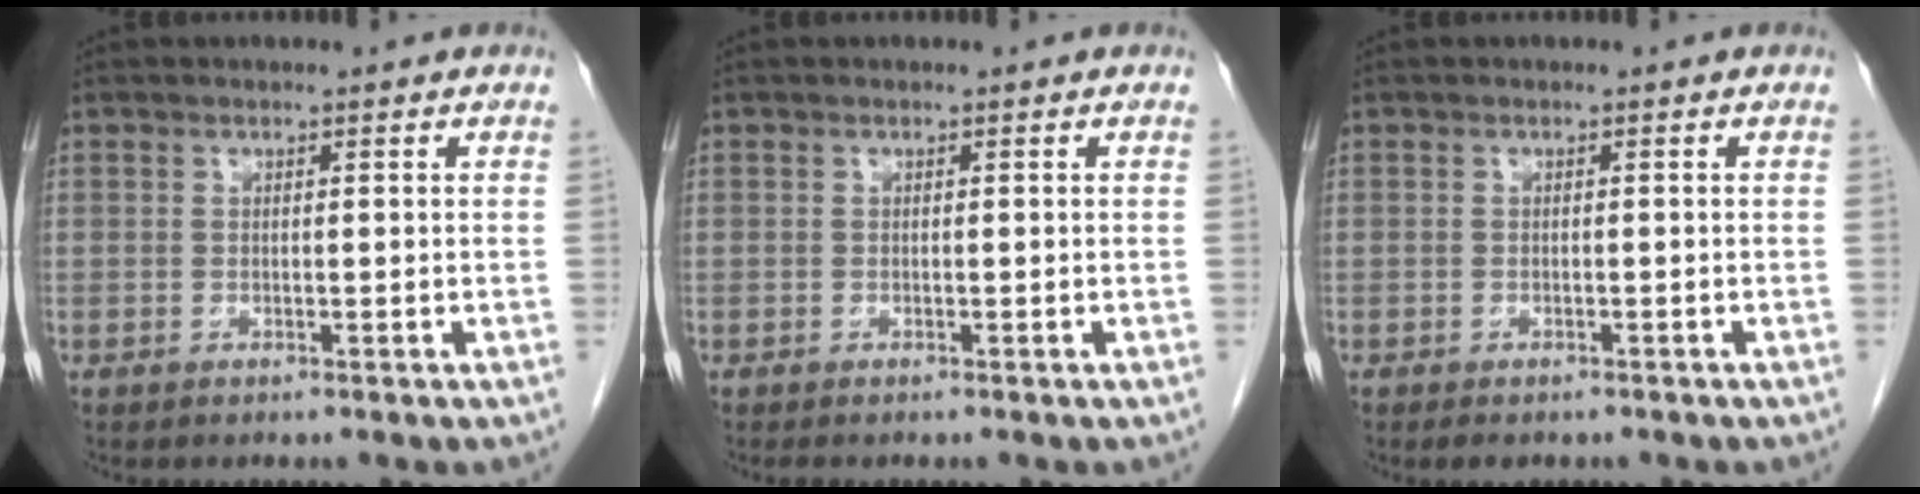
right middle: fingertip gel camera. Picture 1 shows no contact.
{"total": 0.8, "force": [-0.7, 0.2, 0.4], "torque": [-0.007, -0.001, -0.008]}
{"total": 3.0, "force": [-2.4, 1.3, 1.3], "torque": [-0.017, -0.005, -0.028]}